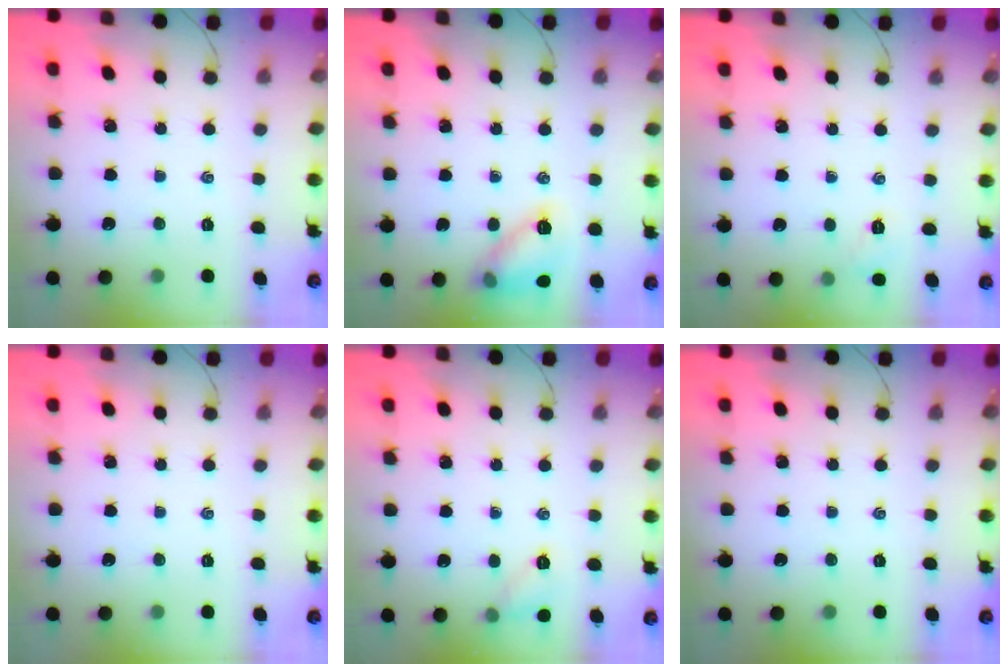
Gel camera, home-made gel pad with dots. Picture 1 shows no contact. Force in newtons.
{"total": 11.0, "press": 11.0, "slide": 0.3}
{"total": 4.7, "press": 4.5, "slide": 1.4}
{"total": 0.0}
{"total": 6.8, "press": 6.5, "slide": 1.7}
{"total": 0.0}